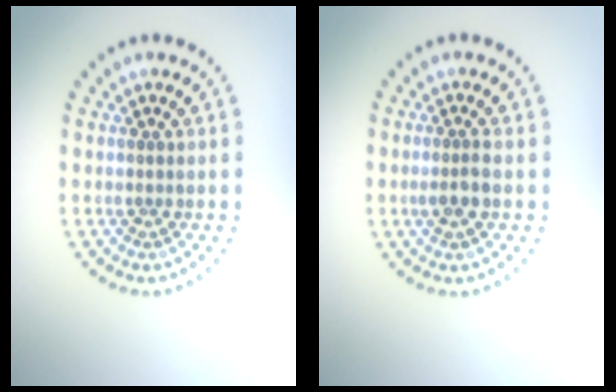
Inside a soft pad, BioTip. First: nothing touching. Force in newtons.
{"total": 1.7, "press": 1.6, "slide": 0.7}